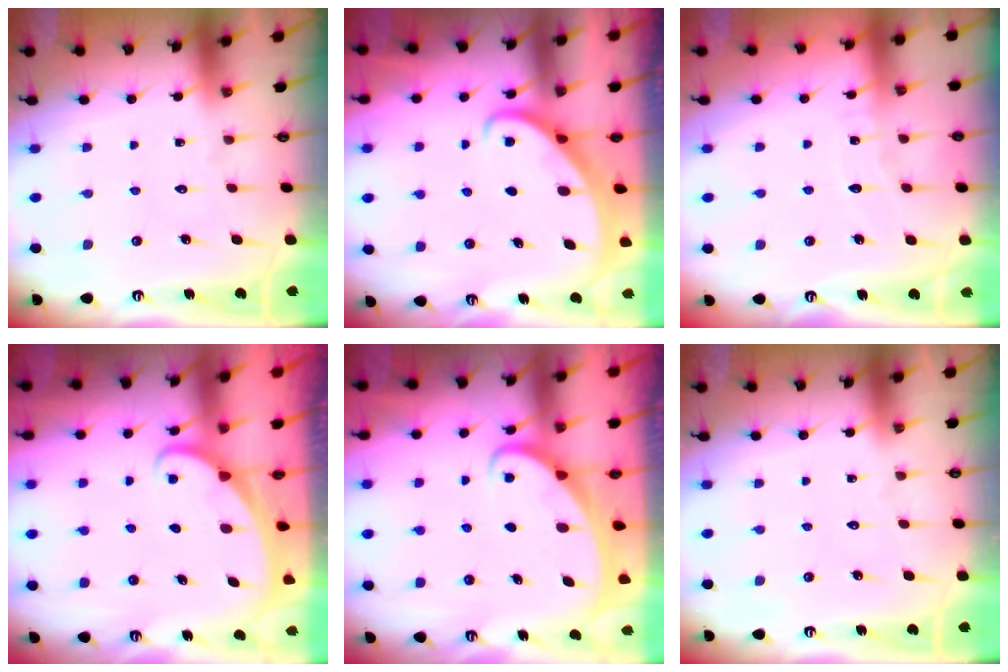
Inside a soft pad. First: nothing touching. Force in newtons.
{"total": 2.3, "press": 2.3, "slide": 0.2}
{"total": 4.2, "press": 4.2, "slide": 0.2}
{"total": 1.5, "press": 1.5, "slide": 0.1}
{"total": 2.0, "press": 2.0, "slide": 0.1}
{"total": 0.0}